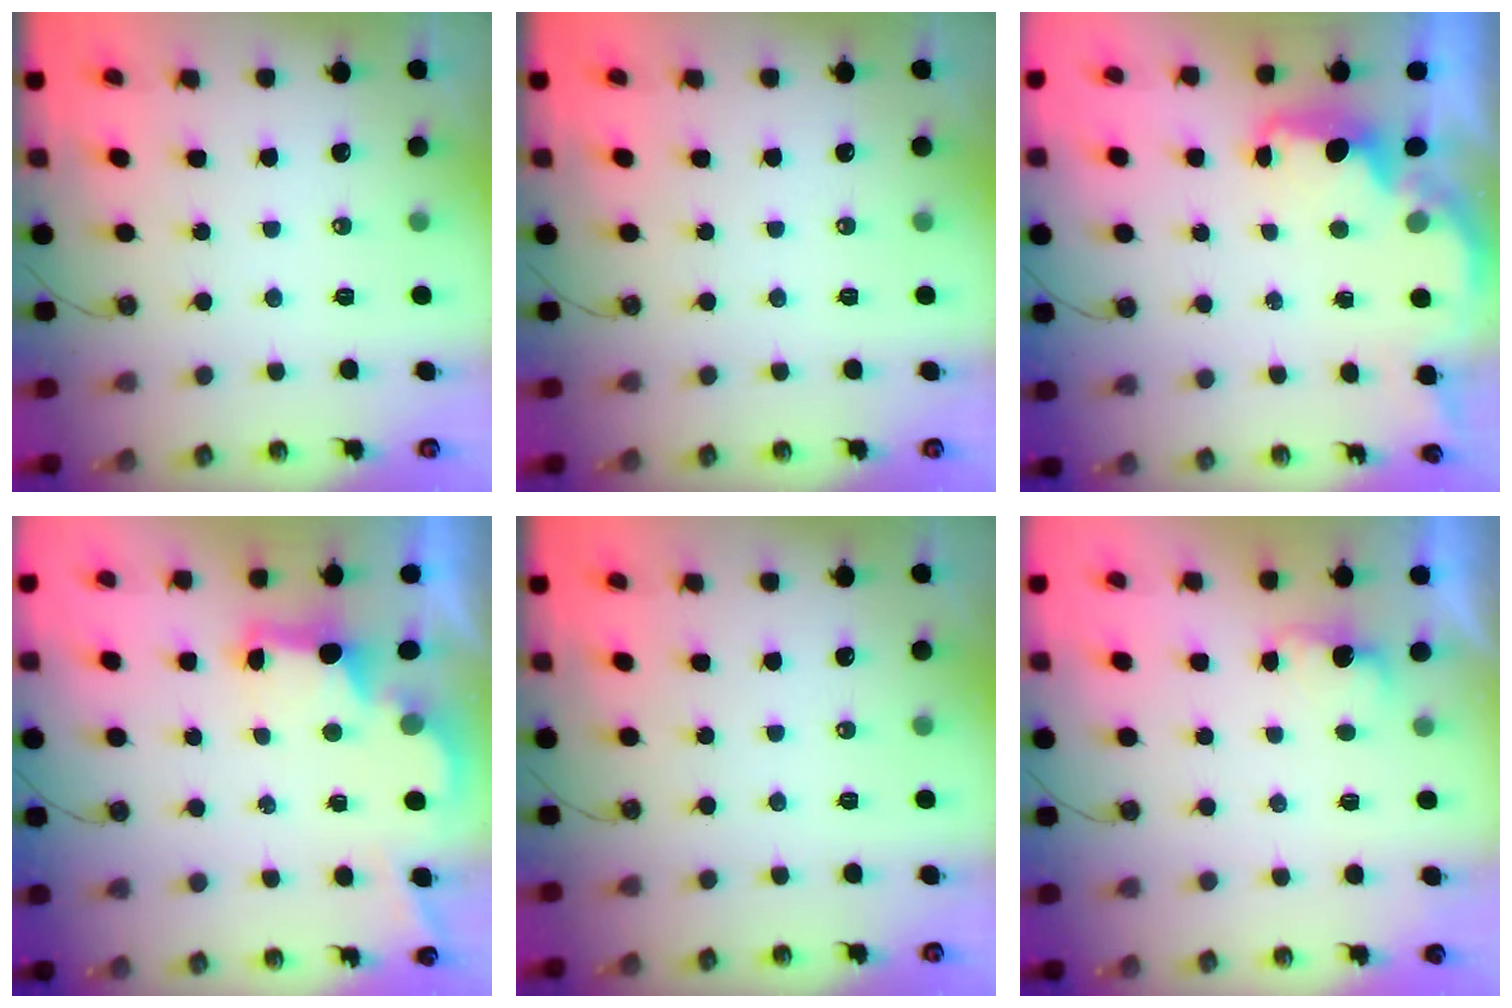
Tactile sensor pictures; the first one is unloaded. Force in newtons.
{"total": 0.0}
{"total": 2.0, "press": 1.9, "slide": 0.8}
{"total": 2.8, "press": 2.6, "slide": 0.9}
{"total": 0.0}
{"total": 2.0, "press": 1.7, "slide": 0.9}